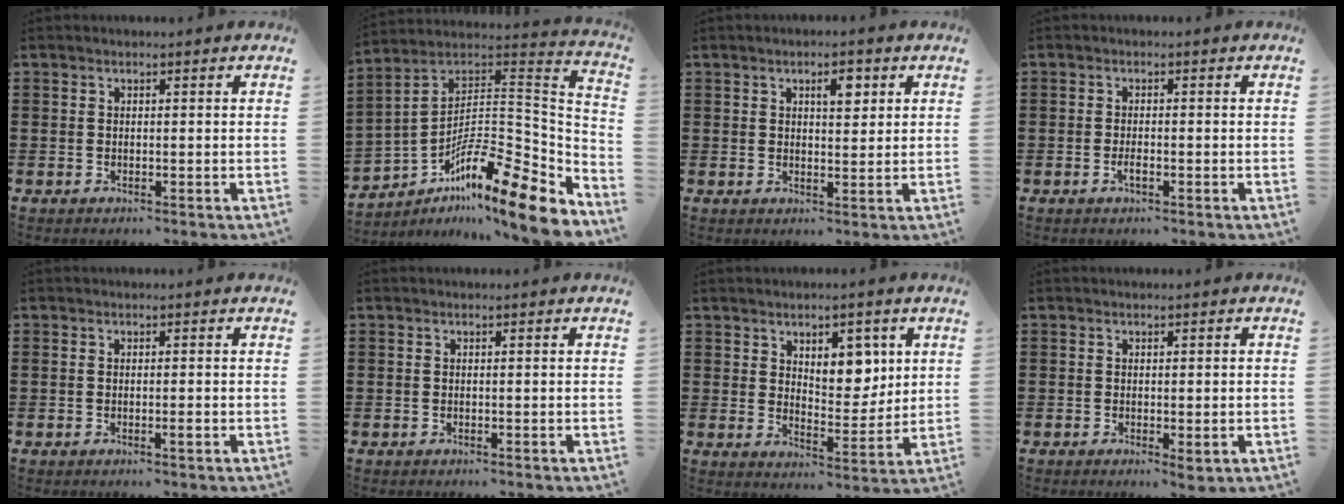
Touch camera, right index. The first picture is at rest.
{"total": 12.7, "force": [-8.6, 2.9, 8.9], "torque": [-0.127, -0.003, -0.165]}
{"total": 3.7, "force": [1.6, 1.5, 3.0], "torque": [-0.040, -0.001, 0.021]}
{"total": 1.5, "force": [-0.7, 0.4, 1.2], "torque": [-0.024, -0.003, -0.011]}
{"total": 1.0, "force": [-0.5, 0.1, 0.9], "torque": [-0.017, -0.004, -0.007]}
{"total": 0.0}
{"total": 6.4, "force": [3.3, 3.8, 4.0], "torque": [-0.059, -0.009, 0.053]}
{"total": 1.2, "force": [-0.3, 0.3, 1.1], "torque": [-0.020, -0.004, -0.003]}